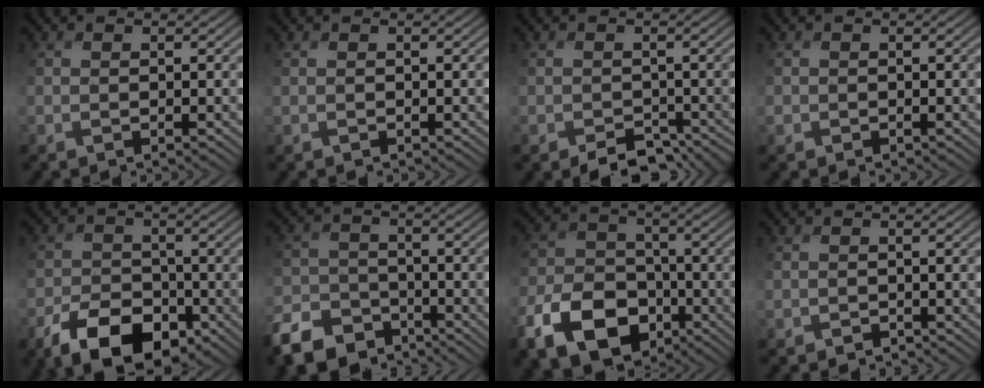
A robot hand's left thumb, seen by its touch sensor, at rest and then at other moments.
{"total": 0.0}
{"total": 3.5, "force": [-2.5, 2.0, 1.3], "torque": [-0.017, -0.014, -0.041]}
{"total": 1.0, "force": [-0.2, 0.9, -0.1], "torque": [0.001, -0.003, -0.007]}
{"total": 8.4, "force": [-4.9, 4.8, 4.8], "torque": [-0.089, -0.011, -0.088]}
{"total": 8.5, "force": [-6.4, 4.6, 3.2], "torque": [-0.077, -0.014, -0.127]}
{"total": 12.5, "force": [-6.5, 8.1, 7.0], "torque": [-0.158, -0.022, -0.125]}
{"total": 1.2, "force": [-1.0, 0.6, 0.1], "torque": [0.005, -0.002, -0.024]}